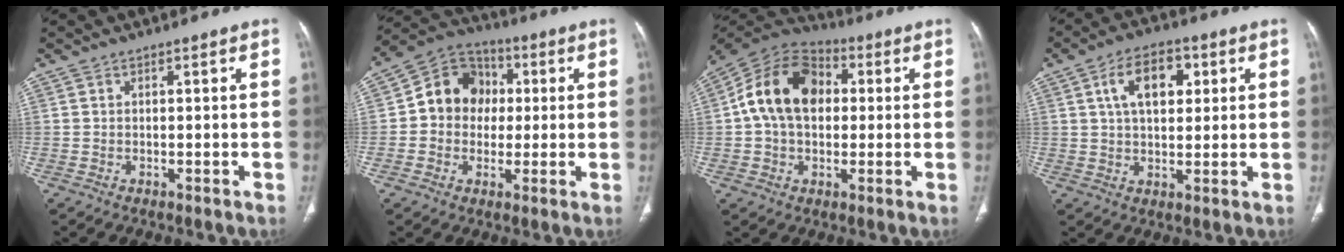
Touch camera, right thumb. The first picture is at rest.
{"total": 11.5, "force": [0.7, 10.2, 5.3], "torque": [-0.050, 0.024, 0.000]}
{"total": 15.7, "force": [1.8, 11.0, 11.0], "torque": [-0.175, 0.029, 0.021]}
{"total": 10.0, "force": [3.1, 5.7, 7.5], "torque": [-0.104, 0.003, 0.049]}